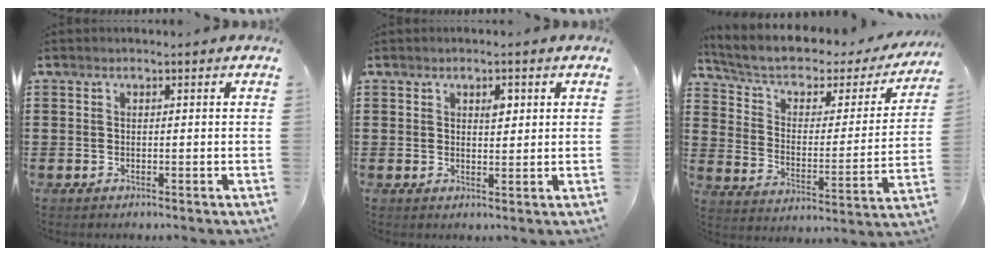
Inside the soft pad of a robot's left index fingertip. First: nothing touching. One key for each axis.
{"total": 2.3, "fx": 1.1, "fy": 1.2, "fz": 1.7, "tx": -0.020, "ty": -0.001, "tz": 0.015}
{"total": 4.9, "fx": 2.8, "fy": 2.7, "fz": 2.9, "tx": -0.074, "ty": -0.020, "tz": 0.043}